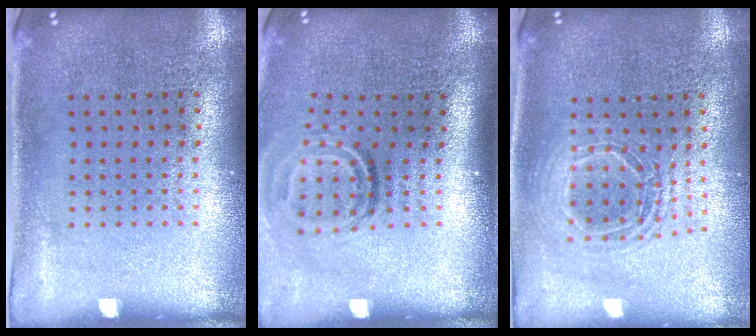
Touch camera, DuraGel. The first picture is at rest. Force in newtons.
{"total": 1.9, "press": 1.1, "slide": 1.5}
{"total": 1.5, "press": 1.3, "slide": 0.8}